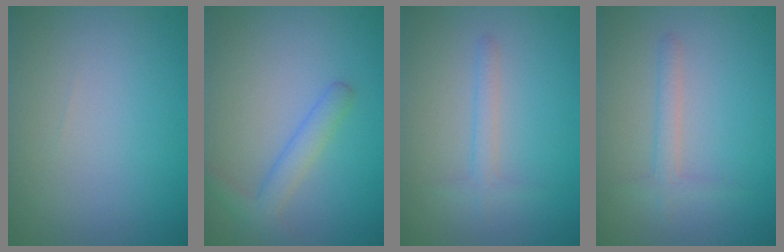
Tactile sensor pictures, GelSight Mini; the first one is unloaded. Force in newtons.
{"total": 2.4, "press": 2.4, "slide": 0.1}
{"total": 1.4, "press": 1.4, "slide": 0.1}
{"total": 1.5, "press": 1.5, "slide": 0.0}